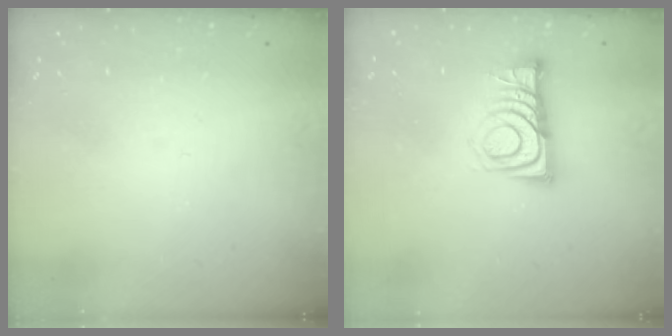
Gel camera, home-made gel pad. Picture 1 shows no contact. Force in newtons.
{"total": 8.2, "press": 8.2, "slide": 0.9}